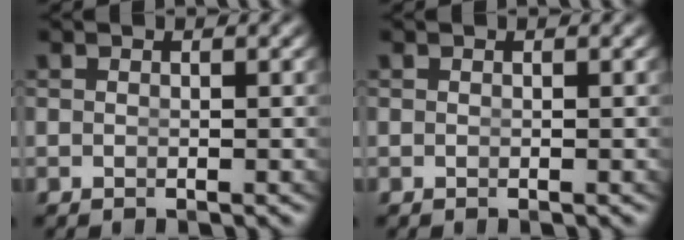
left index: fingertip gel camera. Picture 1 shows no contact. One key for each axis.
{"total": 0.0}